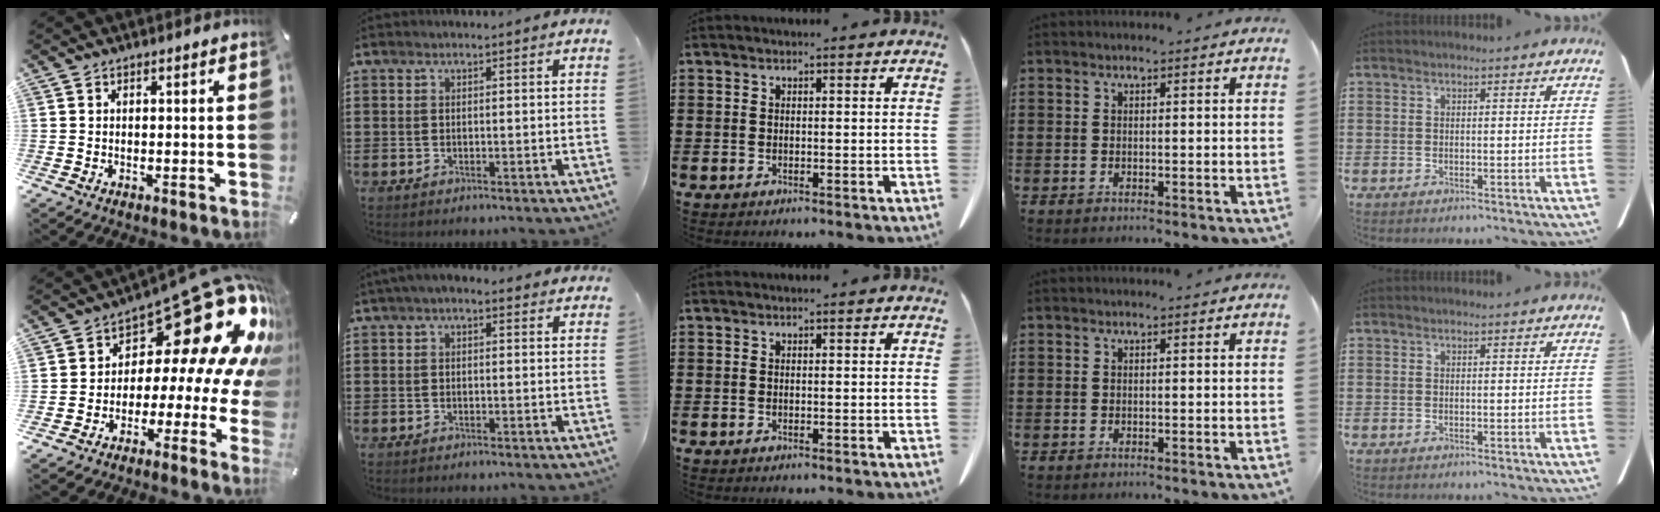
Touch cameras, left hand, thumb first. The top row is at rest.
{"thumb": {"total": 24.1, "force": [10.3, 11.0, 18.8], "torque": [-0.262, -0.084, 0.185]}, "index": {"total": 1.9, "force": [0.9, 1.1, 1.3], "torque": [-0.029, 0.008, 0.015]}}